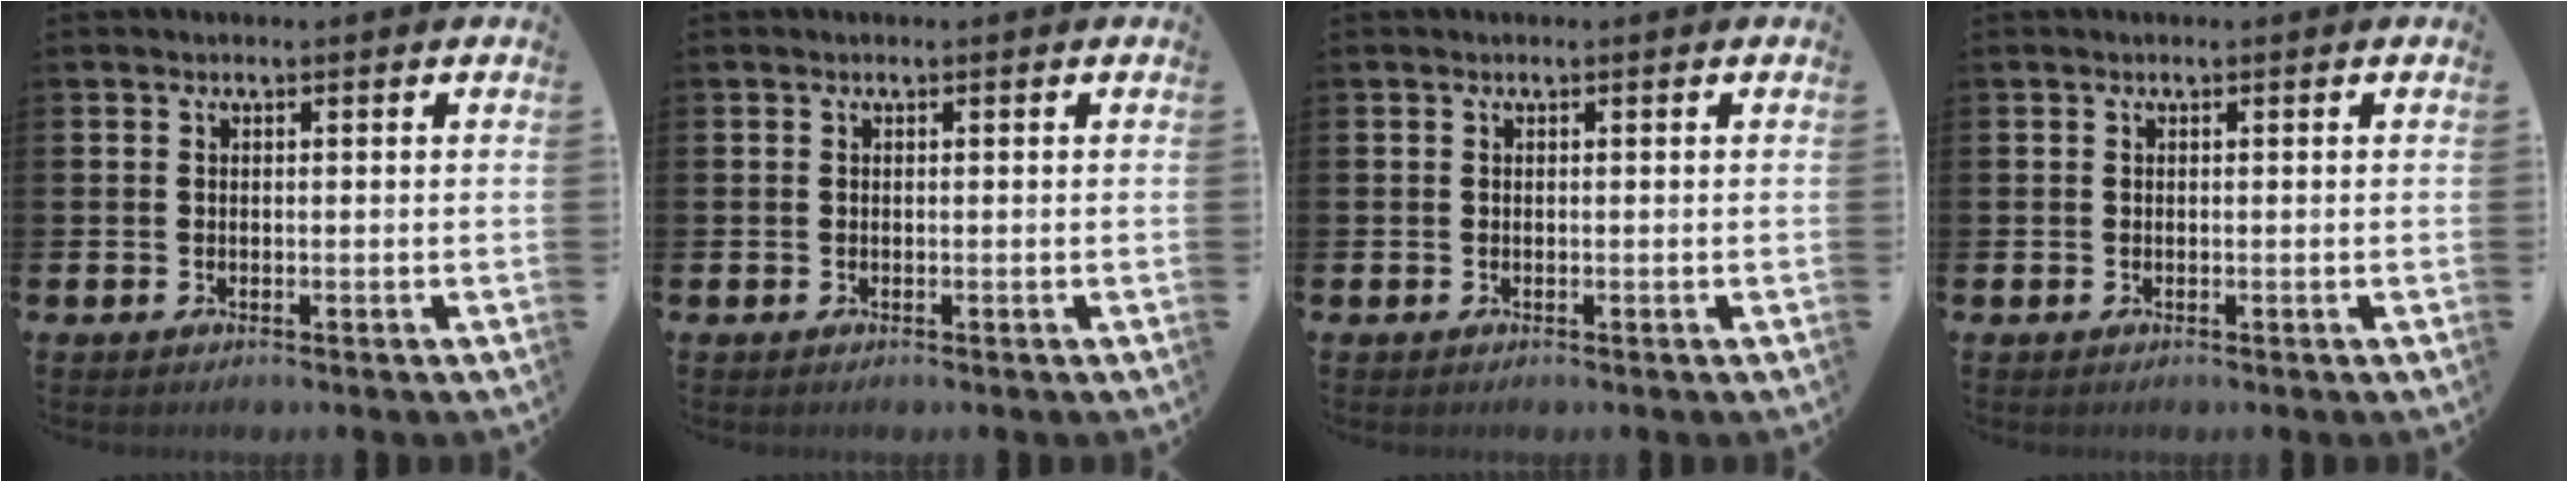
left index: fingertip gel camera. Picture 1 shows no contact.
{"total": 0.0}
{"total": 0.0}
{"total": 0.0}